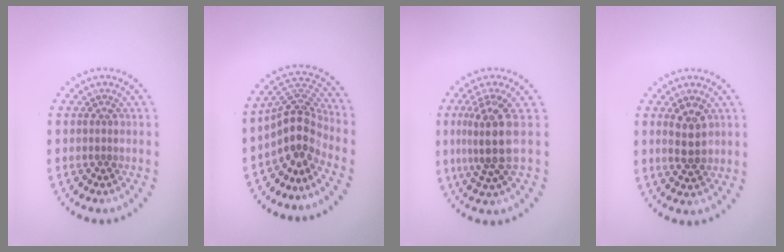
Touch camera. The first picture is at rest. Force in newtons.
{"total": 4.0, "press": 2.9, "slide": 2.7}
{"total": 4.1, "press": 3.2, "slide": 2.5}
{"total": 2.7, "press": 2.7, "slide": 0.5}